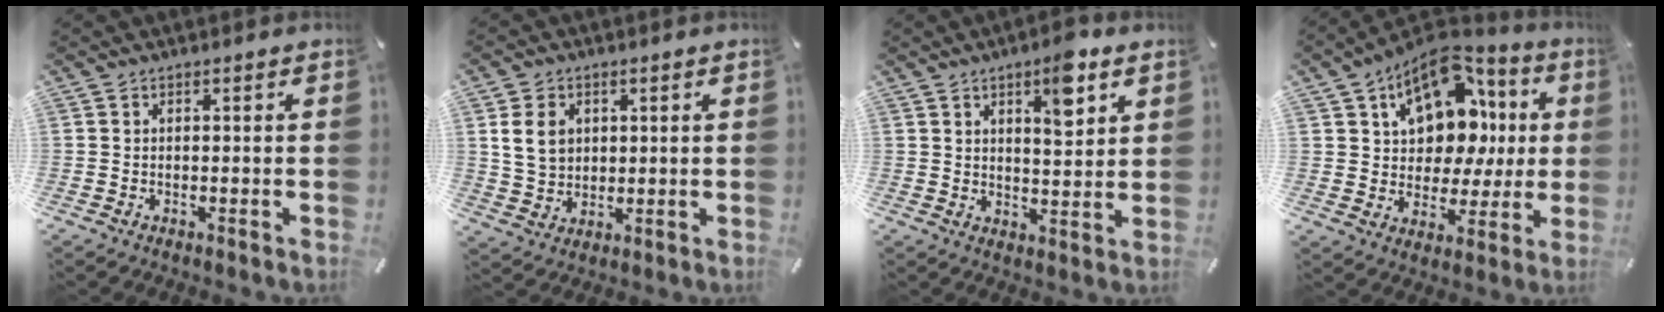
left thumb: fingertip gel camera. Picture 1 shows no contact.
{"total": 7.1, "force": [1.8, 6.1, 3.2], "torque": [-0.067, 0.006, 0.032]}
{"total": 8.5, "force": [5.1, 3.2, 6.0], "torque": [-0.074, -0.029, 0.078]}
{"total": 15.1, "force": [6.6, 11.1, 7.9], "torque": [-0.118, -0.050, 0.122]}